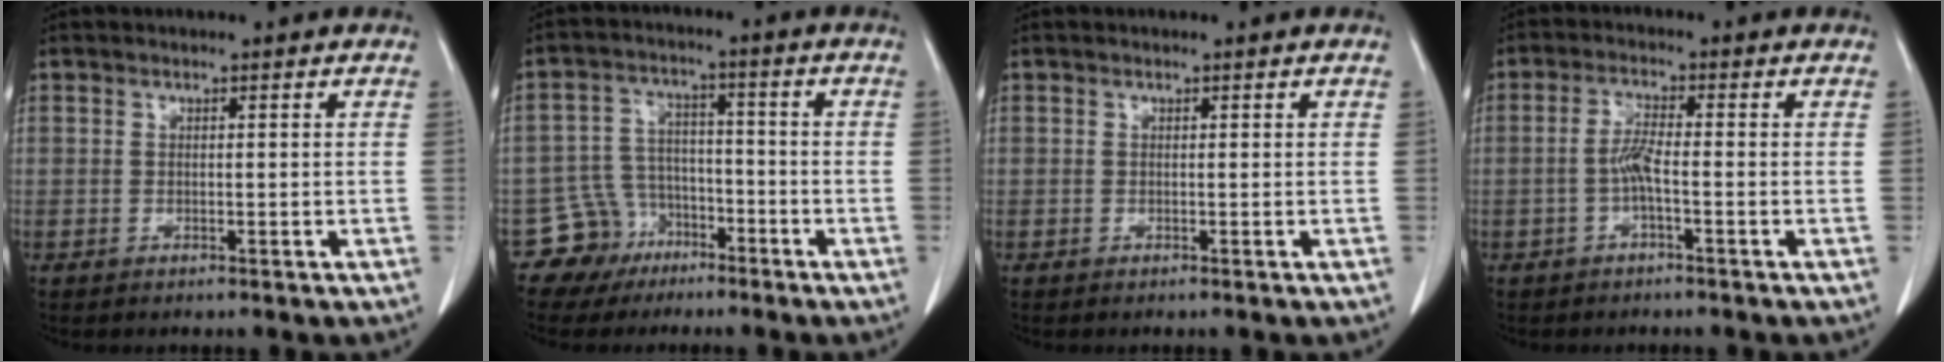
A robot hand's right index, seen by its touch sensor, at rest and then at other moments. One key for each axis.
{"total": 7.1, "fx": -4.4, "fy": 5.6, "fz": -0.2, "tx": 0.012, "ty": 0.019, "tz": -0.075}
{"total": 0.0}
{"total": 3.3, "fx": -1.0, "fy": 0.3, "fz": 3.1, "tx": -0.065, "ty": 0.004, "tz": -0.022}